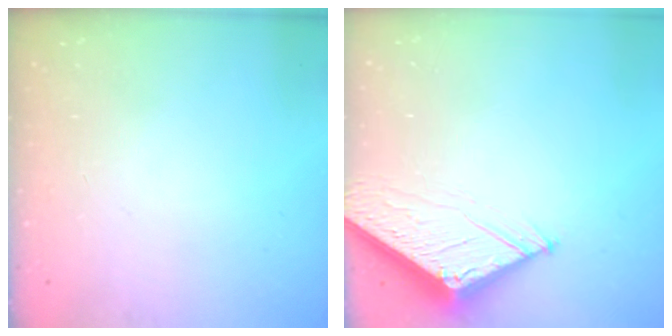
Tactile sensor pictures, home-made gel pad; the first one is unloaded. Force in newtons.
{"total": 6.3, "press": 6.2, "slide": 0.9}